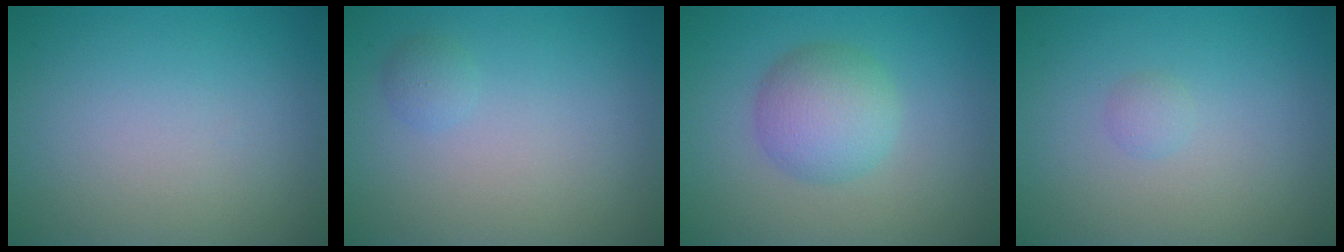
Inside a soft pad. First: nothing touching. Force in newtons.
{"total": 0.9, "press": 0.9, "slide": 0.0}
{"total": 4.2, "press": 4.2, "slide": 0.1}
{"total": 0.8, "press": 0.8, "slide": 0.1}